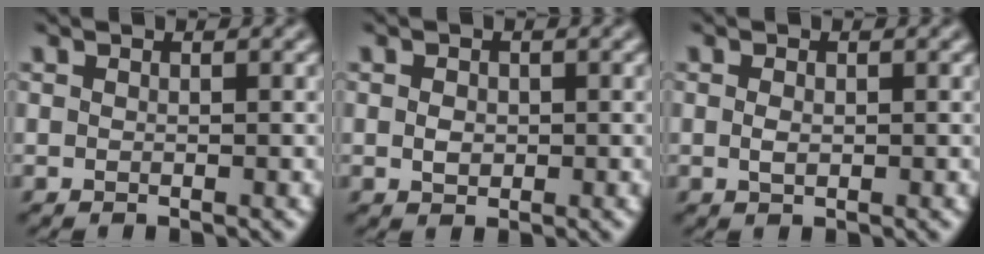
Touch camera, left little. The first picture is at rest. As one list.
[{"total": 1.3, "force": [-0.2, 1.0, 0.8], "torque": [-0.019, -0.001, -0.007]}, {"total": 1.0, "force": [-0.2, 0.6, 0.8], "torque": [-0.020, -0.001, -0.006]}]